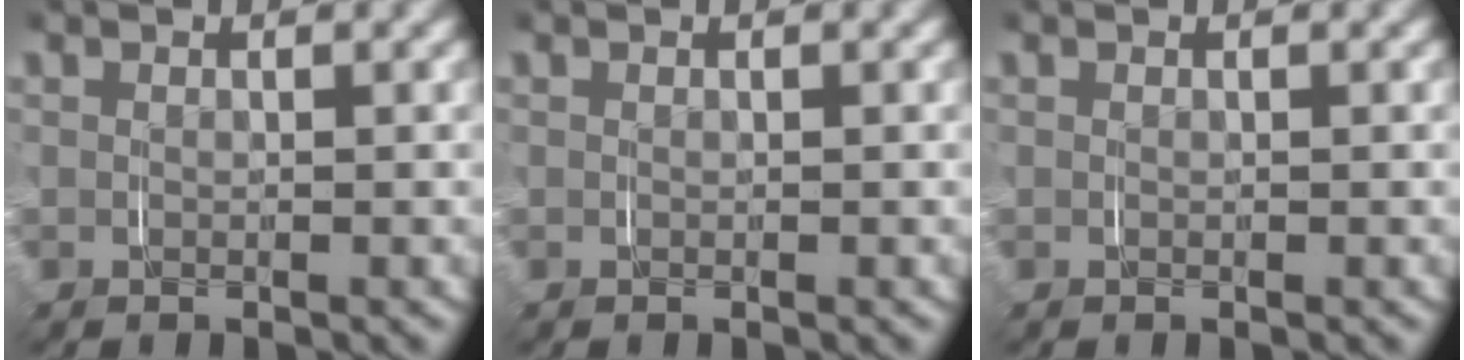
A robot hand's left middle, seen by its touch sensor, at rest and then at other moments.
{"total": 0.0}
{"total": 0.0}